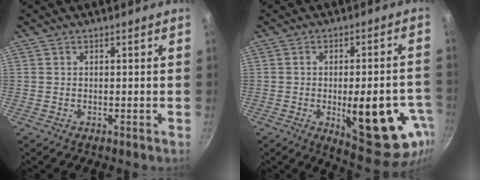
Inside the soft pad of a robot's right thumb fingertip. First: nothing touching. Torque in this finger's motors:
{"motor_torque": [1.64, 1.45, 1.77, -0.24, 0.32]}